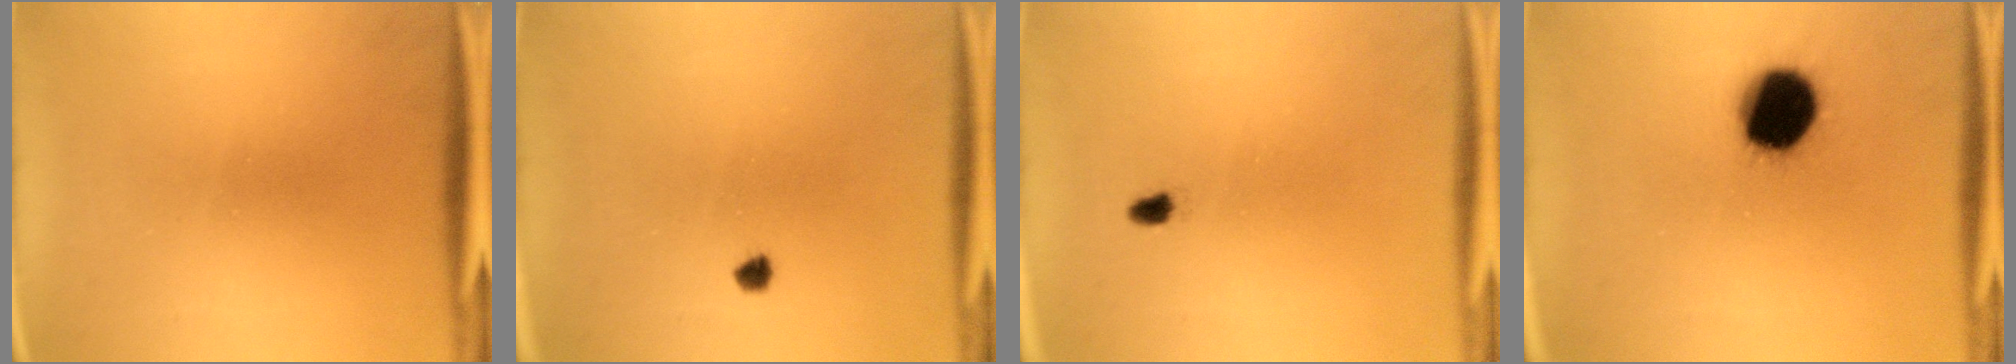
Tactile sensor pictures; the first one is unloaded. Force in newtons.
{"total": 1.3}
{"total": 1.3}
{"total": 15.7}